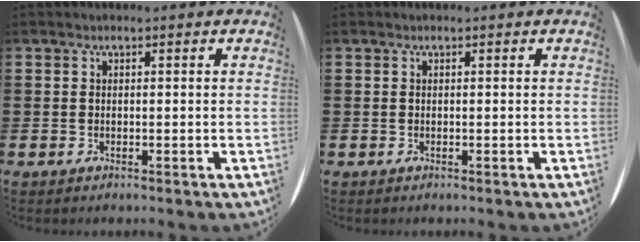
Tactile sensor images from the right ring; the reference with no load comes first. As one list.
[{"total": 0.0}]